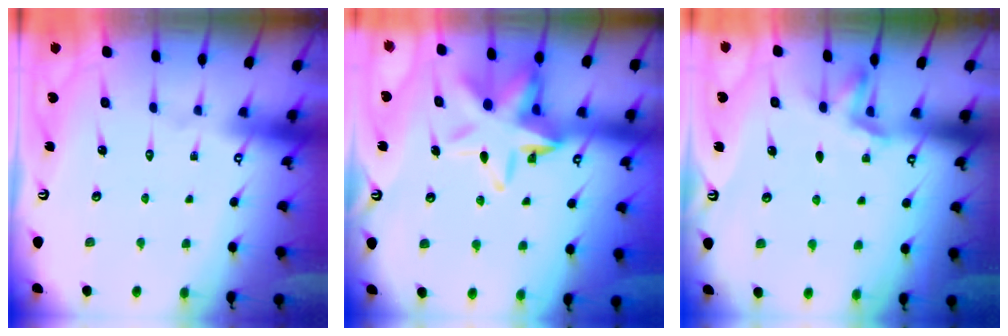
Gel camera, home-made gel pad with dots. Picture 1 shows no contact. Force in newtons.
{"total": 14.4, "press": 14.0, "slide": 3.1}
{"total": 2.3, "press": 2.0, "slide": 1.0}